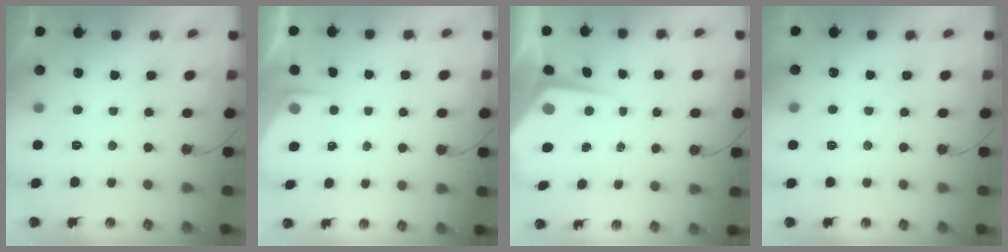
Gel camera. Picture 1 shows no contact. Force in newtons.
{"total": 1.5, "press": 1.4, "slide": 0.2}
{"total": 7.0, "press": 6.9, "slide": 0.6}
{"total": 4.3, "press": 4.3, "slide": 0.7}